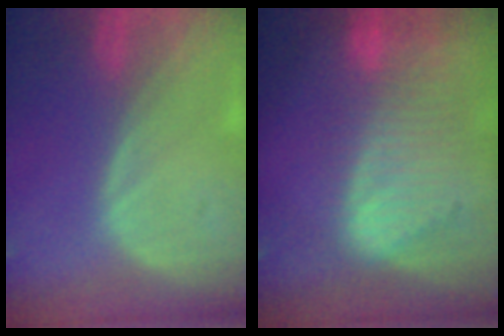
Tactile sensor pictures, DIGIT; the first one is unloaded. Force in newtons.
{"total": 9.3, "press": 8.2, "slide": 4.5}